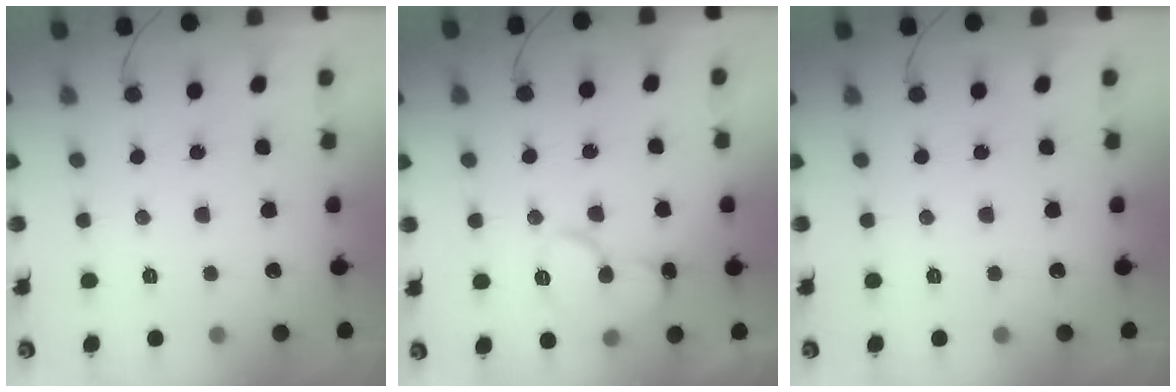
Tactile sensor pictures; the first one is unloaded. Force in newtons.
{"total": 11.4, "press": 11.3, "slide": 1.2}
{"total": 0.0}